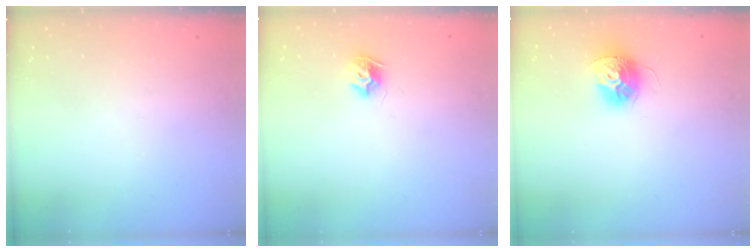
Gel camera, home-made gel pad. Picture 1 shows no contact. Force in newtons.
{"total": 7.5, "press": 7.5, "slide": 0.1}
{"total": 11.3, "press": 11.3, "slide": 0.7}